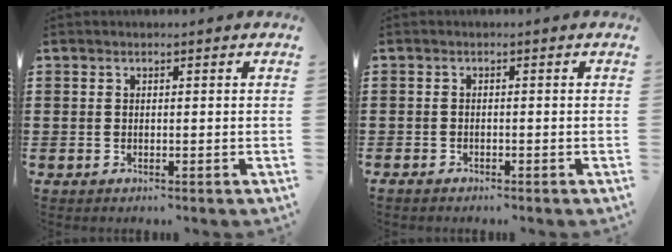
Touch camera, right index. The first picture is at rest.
{"total": 0.7, "force": [-0.6, 0.4, 0.1], "torque": [-0.004, 0.001, -0.013]}